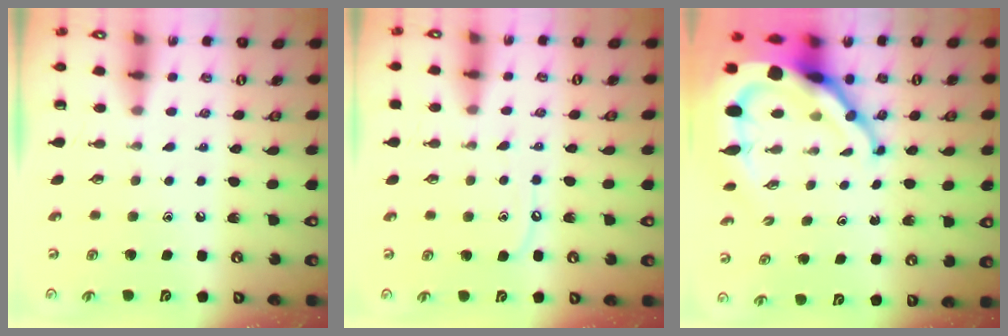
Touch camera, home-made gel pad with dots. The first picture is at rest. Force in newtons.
{"total": 6.8, "press": 6.8, "slide": 0.6}
{"total": 16.4, "press": 16.3, "slide": 1.4}